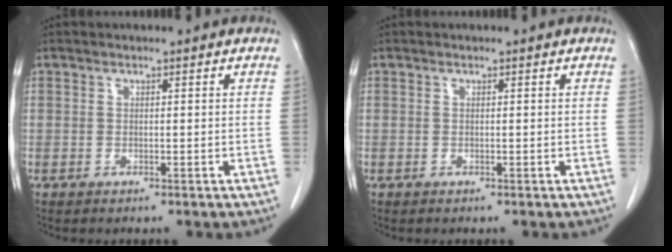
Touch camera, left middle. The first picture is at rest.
{"total": 0.0}